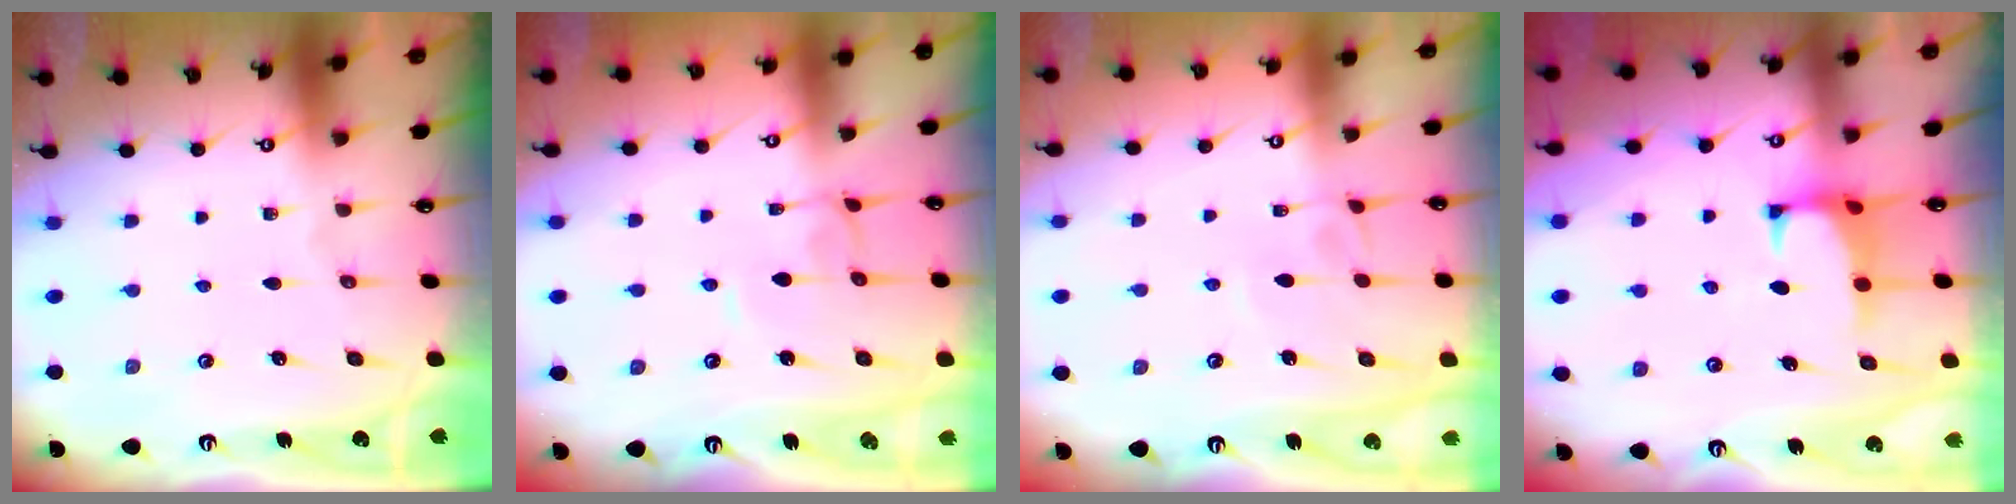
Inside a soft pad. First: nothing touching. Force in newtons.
{"total": 1.9, "press": 1.9, "slide": 0.2}
{"total": 3.8, "press": 3.8, "slide": 0.2}
{"total": 1.6, "press": 1.5, "slide": 0.6}